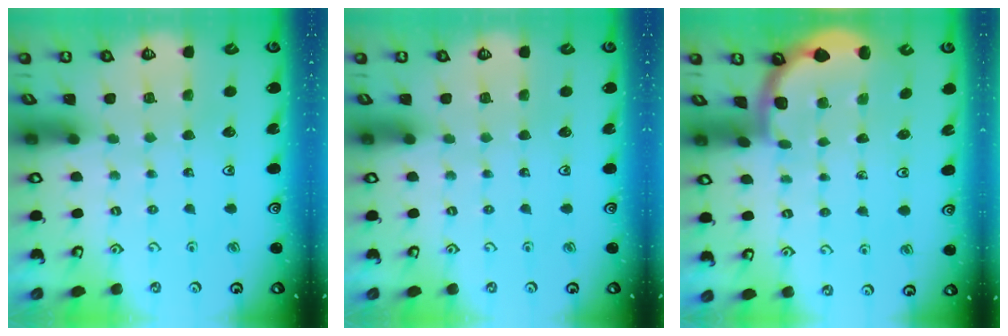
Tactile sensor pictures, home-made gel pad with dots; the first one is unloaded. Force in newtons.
{"total": 0.0}
{"total": 1.7, "press": 1.7, "slide": 0.1}